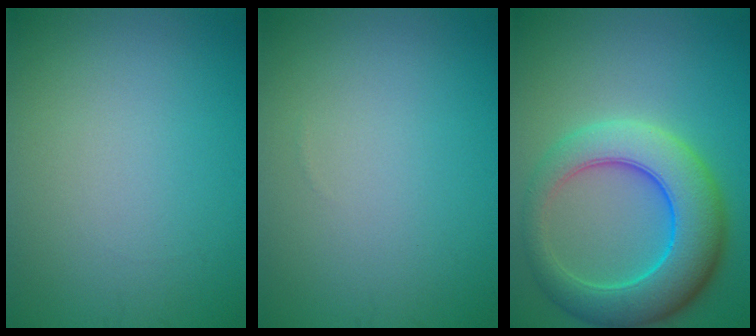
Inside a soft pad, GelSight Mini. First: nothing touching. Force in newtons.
{"total": 0.0}
{"total": 8.4, "press": 8.4, "slide": 0.2}